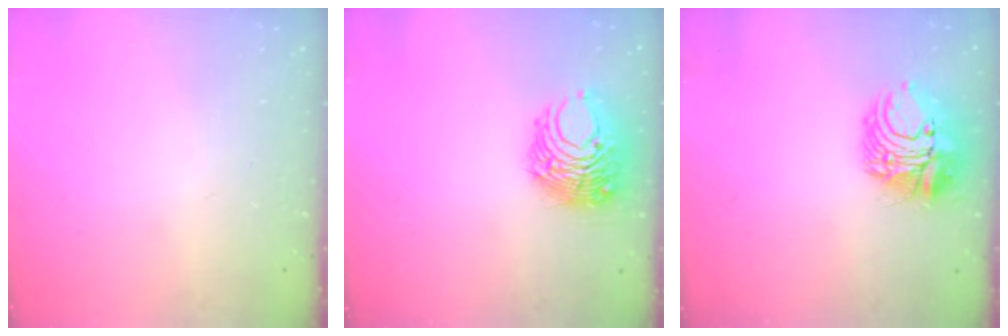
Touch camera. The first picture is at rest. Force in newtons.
{"total": 10.2, "press": 10.2, "slide": 0.7}
{"total": 10.9, "press": 10.8, "slide": 1.5}